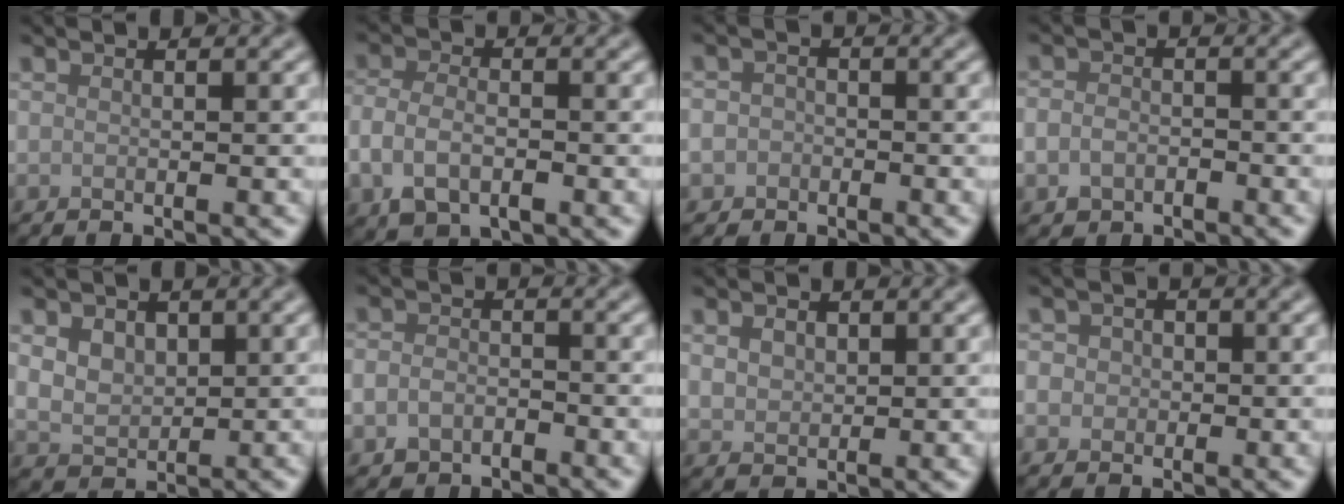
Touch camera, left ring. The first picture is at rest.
{"total": 4.2, "force": [-1.4, 2.6, 3.0], "torque": [-0.066, -0.006, -0.030]}
{"total": 2.4, "force": [-1.0, 2.1, 0.4], "torque": [0.020, 0.003, -0.029]}
{"total": 2.4, "force": [-1.3, 1.8, 0.9], "torque": [-0.014, -0.002, -0.030]}
{"total": 3.7, "force": [1.3, 2.7, 2.1], "torque": [-0.044, 0.010, 0.021]}
{"total": 2.5, "force": [-1.6, 1.8, 0.9], "torque": [-0.014, 0.000, -0.039]}
{"total": 2.1, "force": [0.8, 1.5, 1.2], "torque": [-0.027, -0.001, 0.017]}
{"total": 3.2, "force": [-0.1, 3.0, 1.0], "torque": [0.004, 0.014, -0.026]}